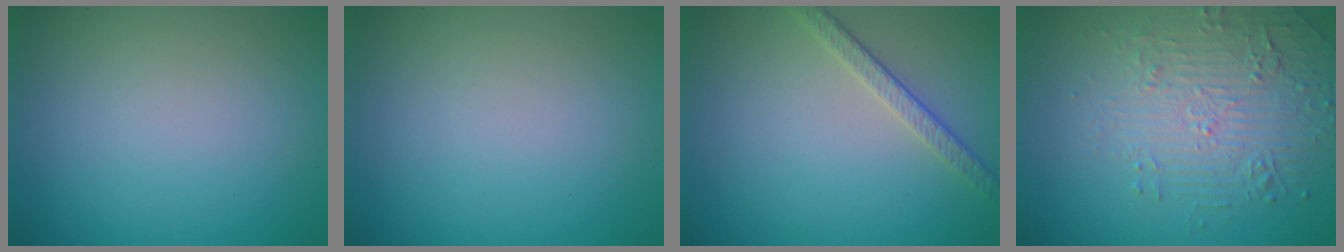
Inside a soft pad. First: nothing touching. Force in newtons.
{"total": 0.0}
{"total": 2.5, "press": 2.2, "slide": 1.2}
{"total": 4.7, "press": 3.5, "slide": 3.2}